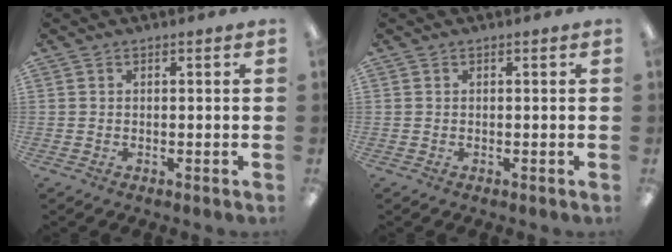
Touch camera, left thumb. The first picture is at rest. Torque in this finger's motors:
{"motor_torque": [0.00, 0.00, 0.06, 0.07, 0.00]}